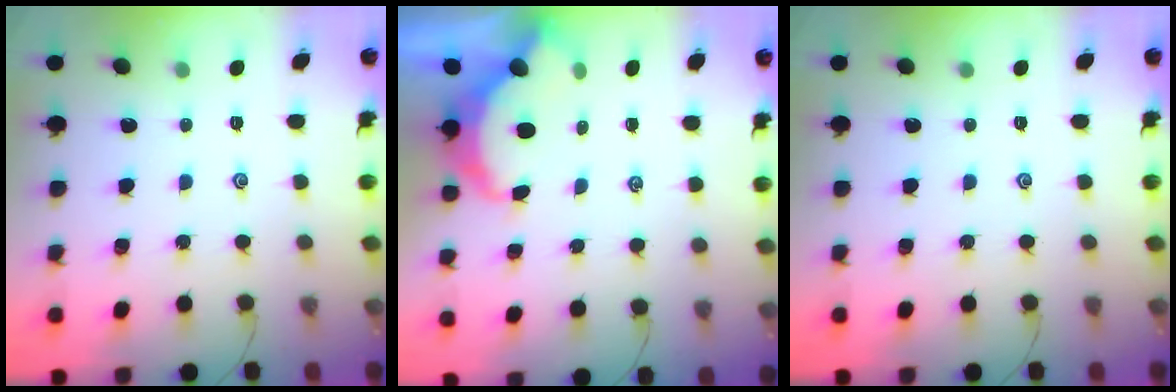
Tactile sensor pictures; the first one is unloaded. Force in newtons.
{"total": 5.5, "press": 5.5, "slide": 0.4}
{"total": 0.0}